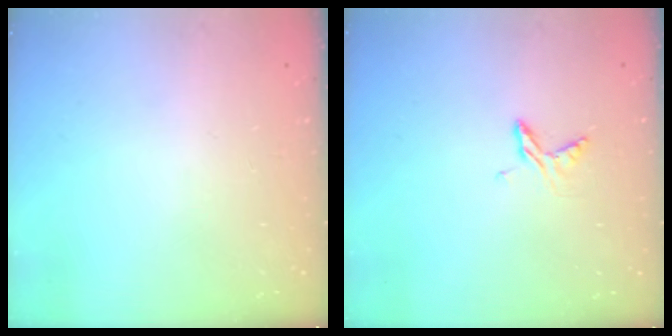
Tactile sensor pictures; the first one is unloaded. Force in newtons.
{"total": 4.6, "press": 4.5, "slide": 0.4}